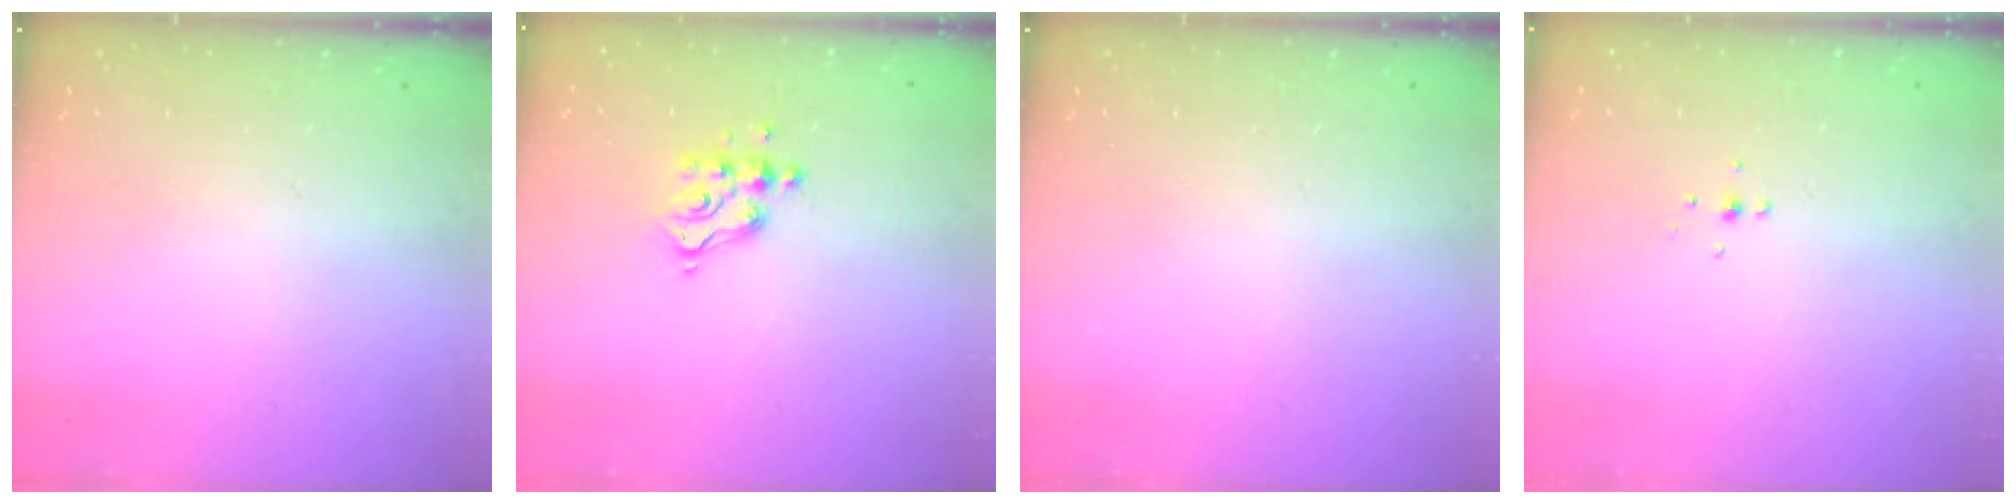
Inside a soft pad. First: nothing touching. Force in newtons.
{"total": 7.2, "press": 7.2, "slide": 0.2}
{"total": 0.0}
{"total": 4.2, "press": 4.2, "slide": 0.7}